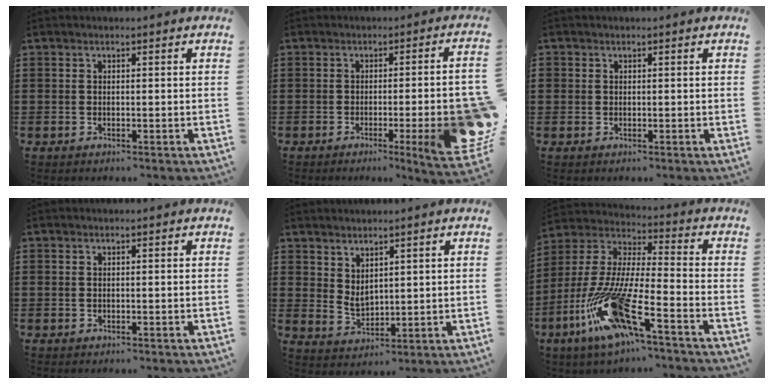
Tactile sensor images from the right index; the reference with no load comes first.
{"total": 9.4, "force": [-2.4, 1.1, 9.0], "torque": [-0.111, -0.022, -0.036]}
{"total": 0.6, "force": [0.1, 0.6, 0.0], "torque": [0.000, 0.005, 0.002]}
{"total": 0.0}
{"total": 2.9, "force": [2.3, 1.3, 1.0], "torque": [-0.027, -0.005, 0.044]}
{"total": 16.1, "force": [-10.5, 2.1, 12.0], "torque": [-0.256, 0.001, -0.195]}